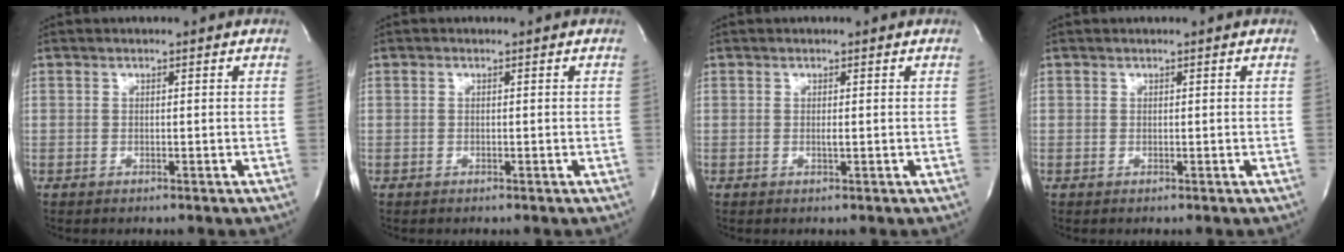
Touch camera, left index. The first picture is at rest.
{"total": 0.0}
{"total": 0.6, "force": [-0.3, 0.1, 0.5], "torque": [-0.015, -0.005, -0.007]}
{"total": 0.0}